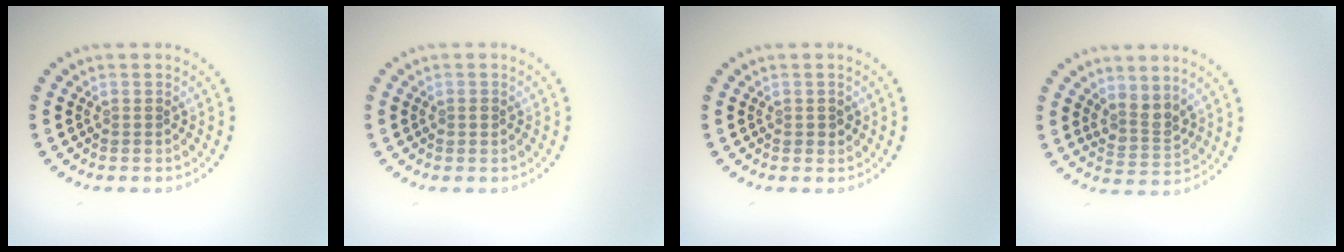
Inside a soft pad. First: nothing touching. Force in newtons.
{"total": 0.7, "press": 0.7, "slide": 0.2}
{"total": 0.8, "press": 0.8, "slide": 0.1}
{"total": 2.5, "press": 1.9, "slide": 1.6}